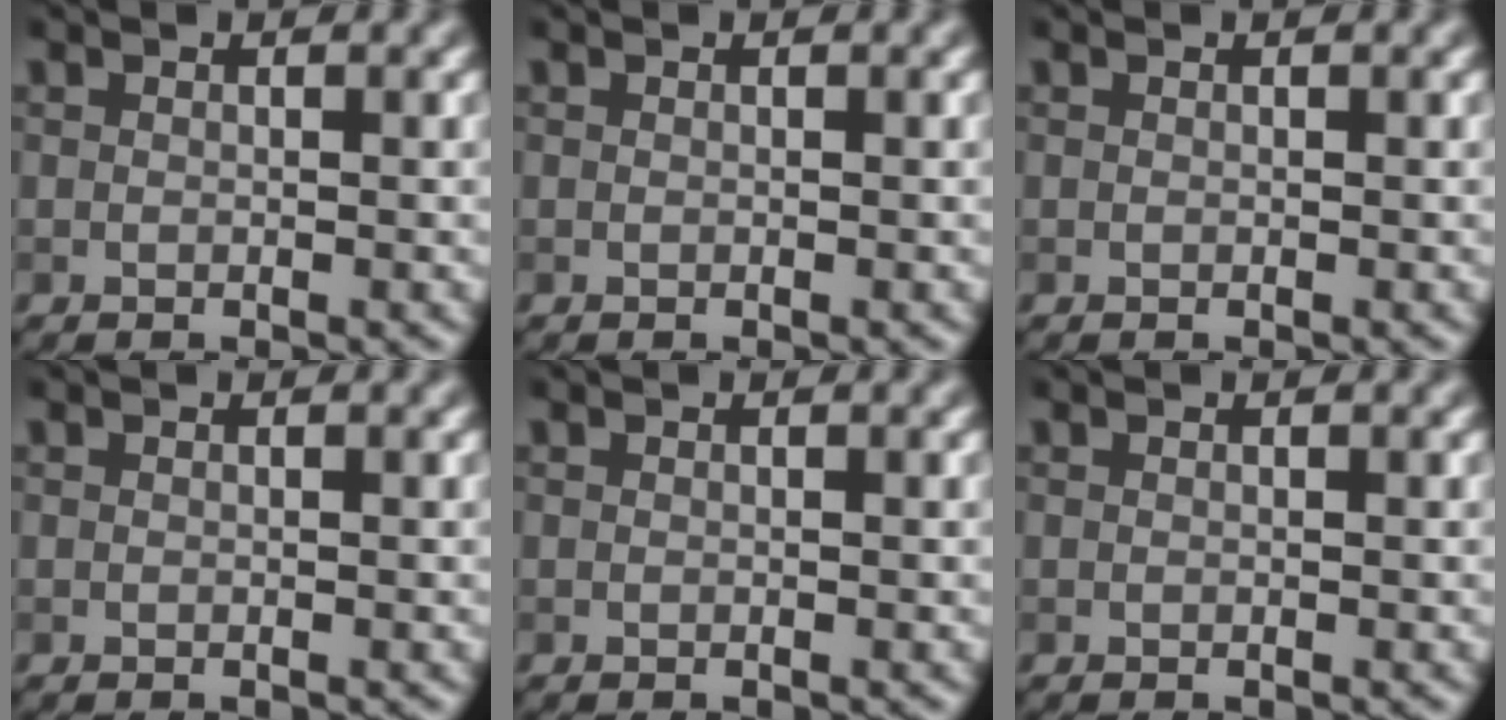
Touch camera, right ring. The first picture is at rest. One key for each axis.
{"total": 0.0}
{"total": 0.0}
{"total": 0.0}
{"total": 0.0}
{"total": 0.0}